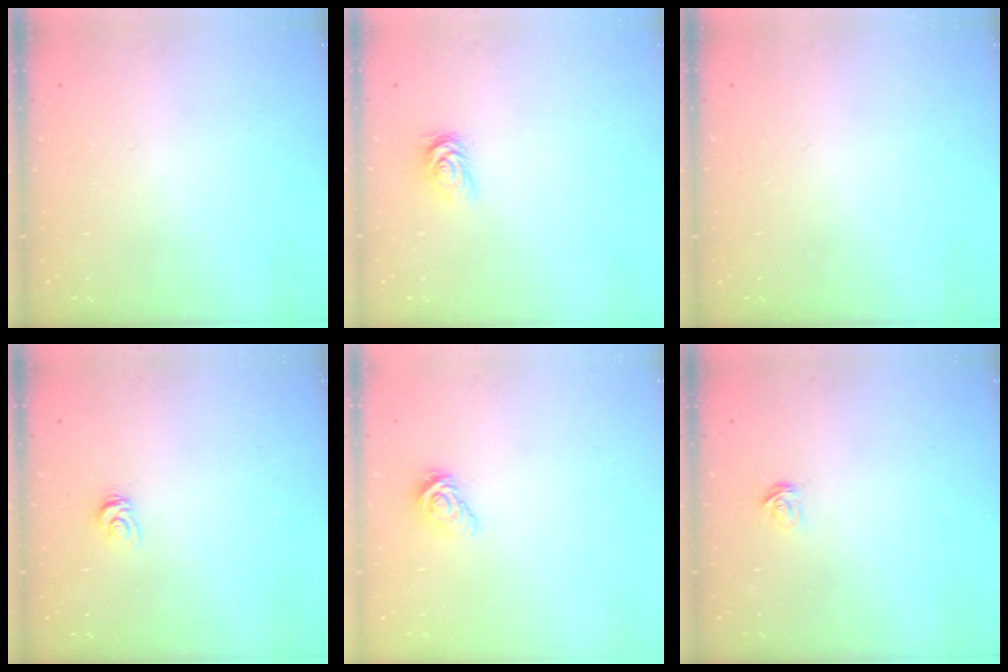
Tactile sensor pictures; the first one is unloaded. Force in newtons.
{"total": 3.2, "press": 3.1, "slide": 0.4}
{"total": 0.0}
{"total": 3.6, "press": 3.6, "slide": 0.2}
{"total": 7.5, "press": 7.5, "slide": 0.3}
{"total": 2.1, "press": 2.1, "slide": 0.1}